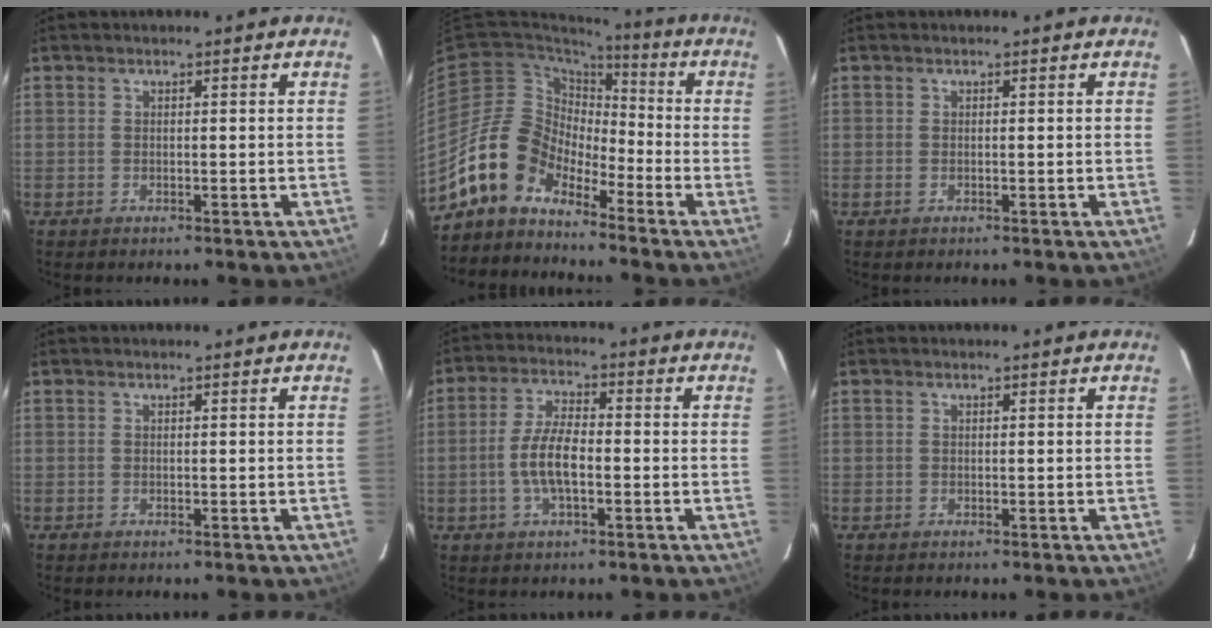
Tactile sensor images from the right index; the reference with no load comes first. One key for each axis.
{"total": 11.6, "fx": -9.0, "fy": 6.4, "fz": 3.4, "tx": -0.066, "ty": 0.031, "tz": -0.178}
{"total": 0.0}
{"total": 0.0}
{"total": 7.3, "fx": -1.8, "fy": 2.7, "fz": 6.6, "tx": -0.134, "ty": 0.004, "tz": -0.034}
{"total": 0.0}